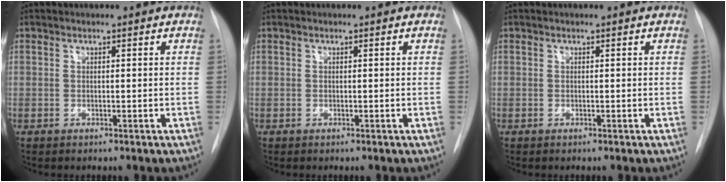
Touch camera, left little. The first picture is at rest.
{"total": 0.0}
{"total": 0.0}